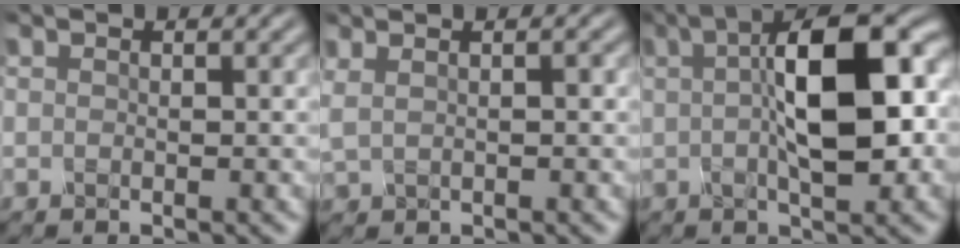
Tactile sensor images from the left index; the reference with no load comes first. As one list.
[{"total": 1.7, "force": [0.8, 0.7, 1.4], "torque": [-0.030, 0.000, 0.018]}, {"total": 10.8, "force": [1.2, 3.7, 10.1], "torque": [-0.153, 0.016, 0.014]}]